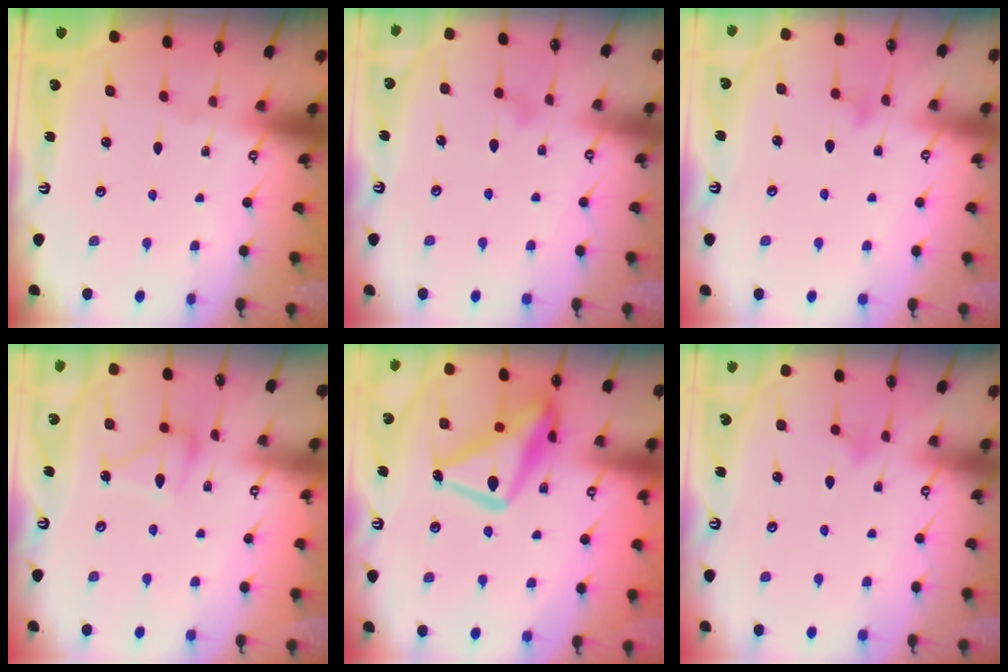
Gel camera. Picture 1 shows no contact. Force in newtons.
{"total": 7.7, "press": 7.7, "slide": 0.3}
{"total": 4.9, "press": 4.9, "slide": 0.6}
{"total": 11.4, "press": 11.4, "slide": 0.7}
{"total": 18.5, "press": 18.4, "slide": 1.7}
{"total": 3.6, "press": 3.5, "slide": 0.4}